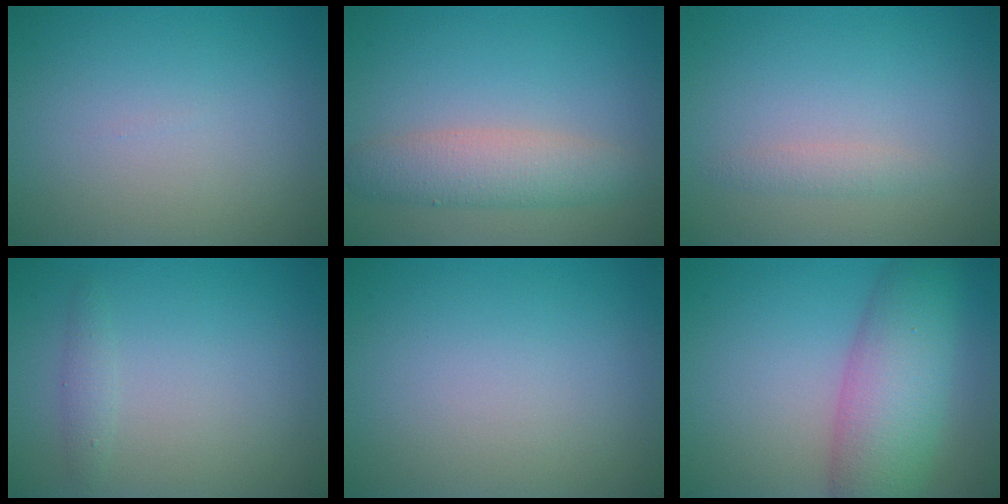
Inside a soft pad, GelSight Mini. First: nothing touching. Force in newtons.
{"total": 4.0, "press": 4.0, "slide": 0.2}
{"total": 1.1, "press": 1.1, "slide": 0.0}
{"total": 1.1, "press": 1.1, "slide": 0.0}
{"total": 0.0}
{"total": 7.8, "press": 7.8, "slide": 0.3}